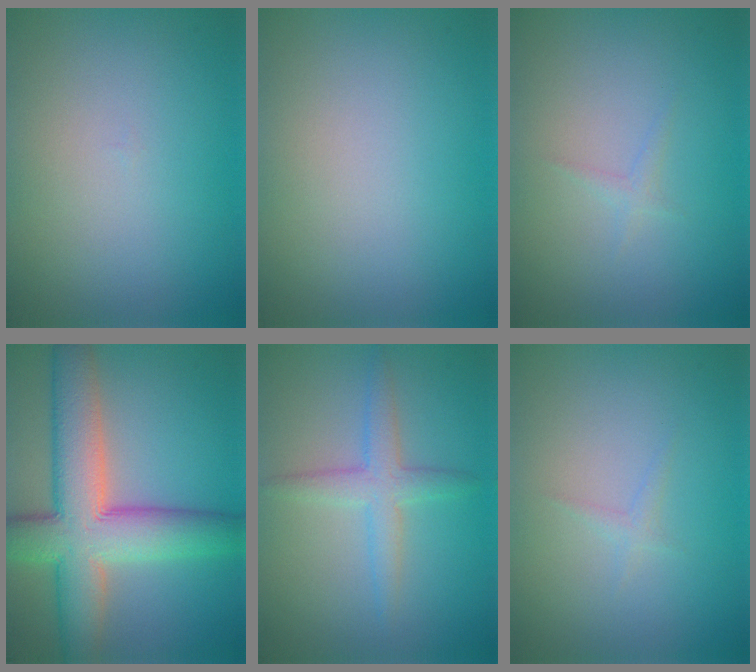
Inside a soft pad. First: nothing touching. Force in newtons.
{"total": 0.0}
{"total": 0.7, "press": 0.7, "slide": 0.0}
{"total": 10.0, "press": 10.0, "slide": 0.5}
{"total": 2.9, "press": 2.9, "slide": 0.1}
{"total": 0.7, "press": 0.7, "slide": 0.0}